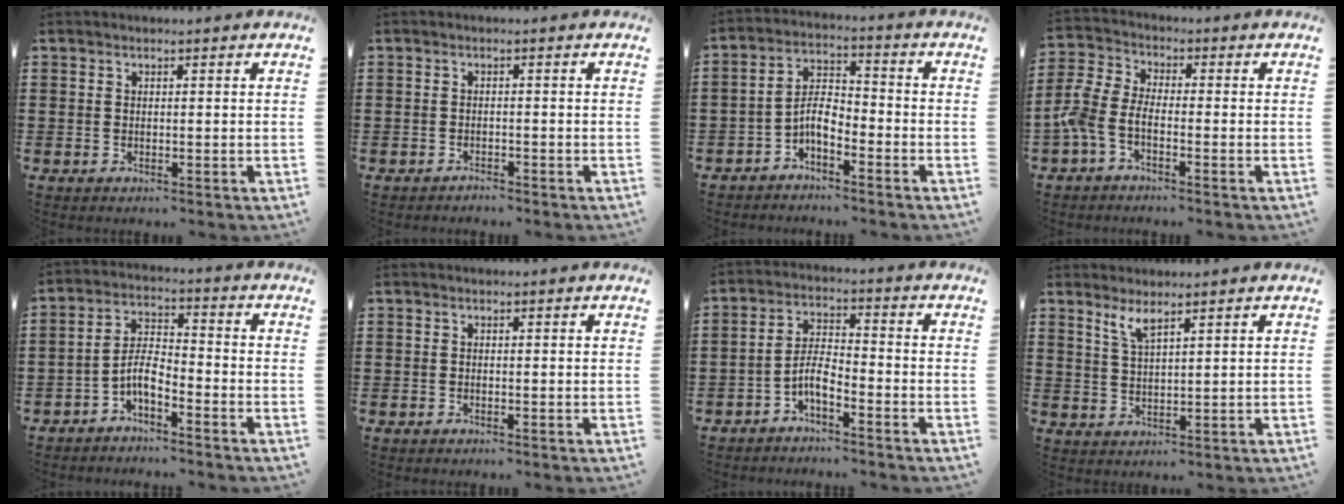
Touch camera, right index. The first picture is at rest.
{"total": 1.0, "force": [-1.0, 0.1, -0.1], "torque": [-0.002, 0.004, -0.023]}
{"total": 4.9, "force": [-2.8, 1.9, 3.5], "torque": [-0.078, 0.007, -0.059]}
{"total": 4.6, "force": [-3.0, 1.8, 3.0], "torque": [-0.097, -0.010, -0.069]}
{"total": 4.8, "force": [-3.0, 1.4, 3.4], "torque": [-0.084, 0.002, -0.066]}
{"total": 0.0}
{"total": 4.5, "force": [-2.8, 1.3, 3.4], "torque": [-0.082, 0.004, -0.059]}
{"total": 3.2, "force": [2.4, 0.5, 2.0], "torque": [-0.044, 0.002, 0.044]}